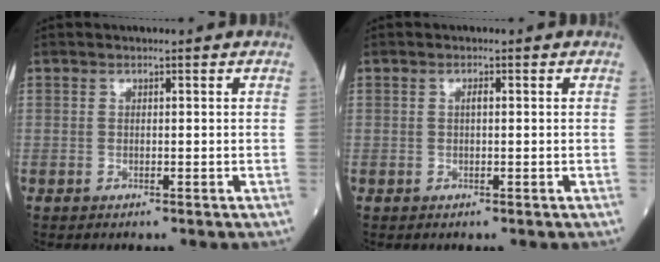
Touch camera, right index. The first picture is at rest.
{"total": 0.8, "force": [0.1, 0.2, 0.8], "torque": [-0.015, 0.002, 0.000]}